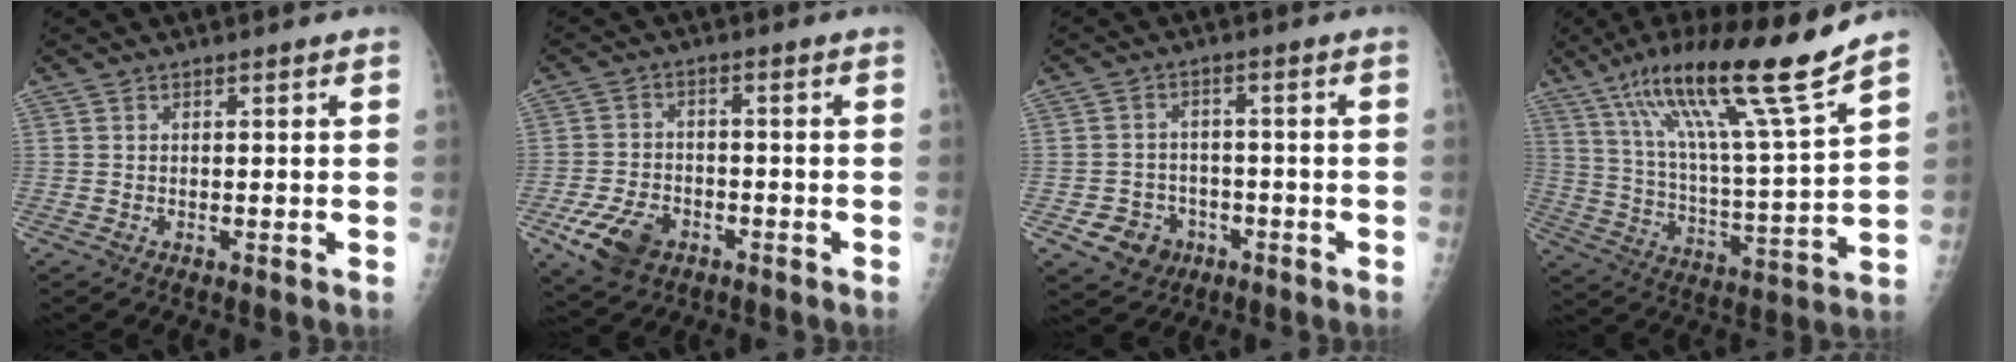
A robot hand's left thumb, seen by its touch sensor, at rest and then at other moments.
{"total": 8.7, "force": [-4.2, 5.7, 5.1], "torque": [-0.092, 0.013, -0.069]}
{"total": 6.6, "force": [-3.0, 5.6, 1.7], "torque": [-0.008, 0.021, -0.039]}
{"total": 20.3, "force": [14.2, 0.3, 14.5], "torque": [-0.231, -0.061, 0.245]}